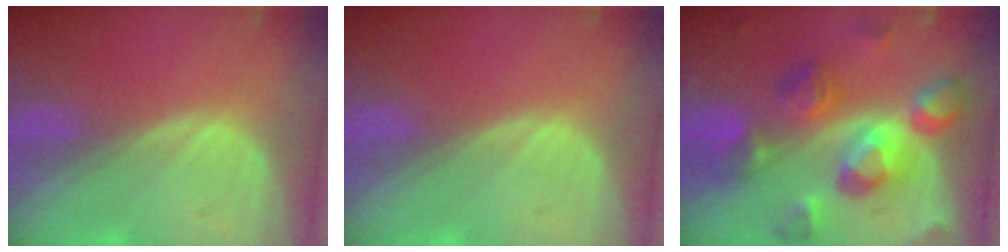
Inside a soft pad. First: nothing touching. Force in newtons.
{"total": 0.0}
{"total": 11.4, "press": 11.4, "slide": 0.9}